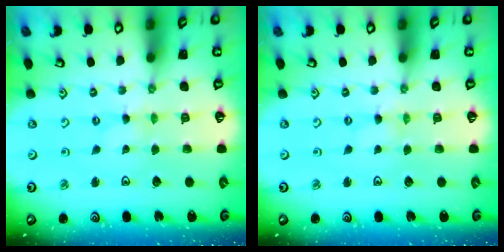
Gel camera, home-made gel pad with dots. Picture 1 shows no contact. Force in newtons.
{"total": 0.6, "press": 0.6, "slide": 0.2}